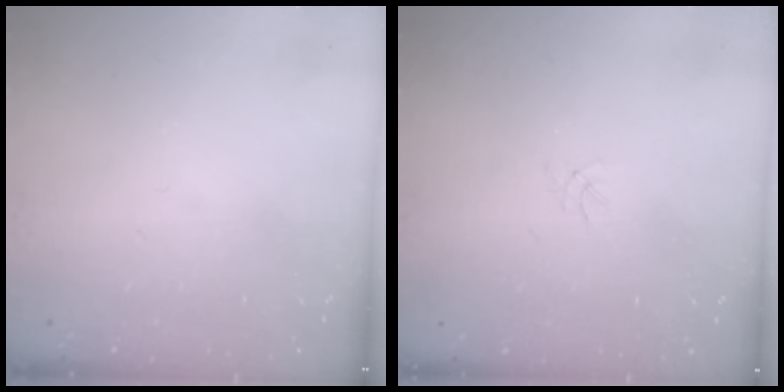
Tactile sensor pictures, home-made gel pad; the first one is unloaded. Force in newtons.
{"total": 0.0}